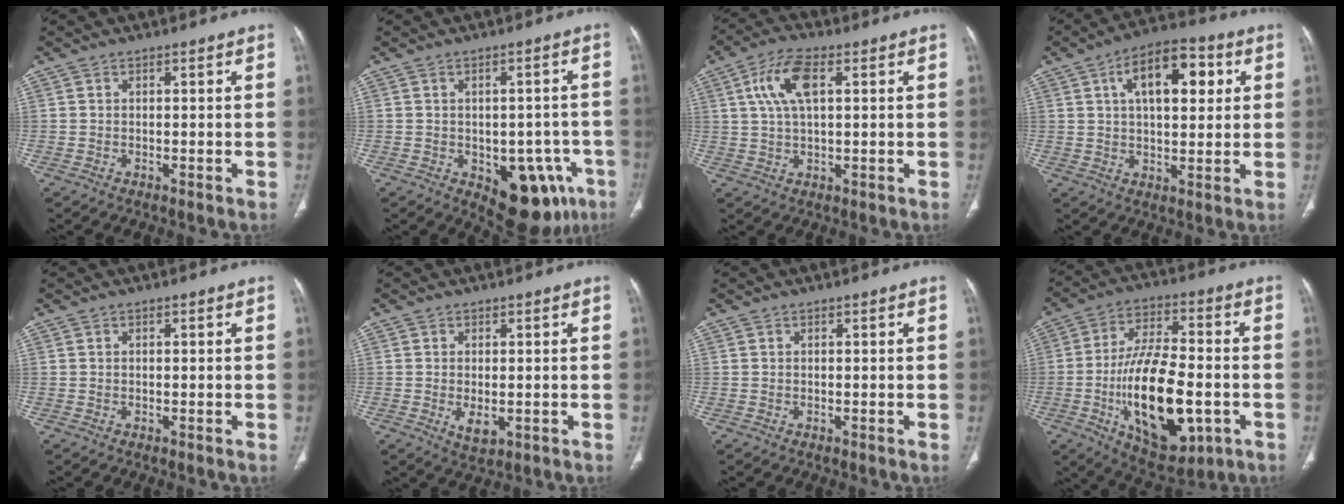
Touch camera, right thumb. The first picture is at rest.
{"total": 10.9, "force": [-4.4, 6.6, 7.5], "torque": [-0.049, 0.014, -0.044]}
{"total": 8.7, "force": [2.6, 3.8, 7.3], "torque": [-0.150, 0.010, 0.049]}
{"total": 13.6, "force": [4.3, 6.7, 11.1], "torque": [-0.150, 0.010, 0.064]}
{"total": 0.0}
{"total": 3.7, "force": [-0.7, 1.9, 3.1], "torque": [-0.050, -0.009, -0.003]}
{"total": 0.0}
{"total": 21.5, "force": [-5.2, 9.9, 18.4], "torque": [-0.300, 0.016, -0.073]}